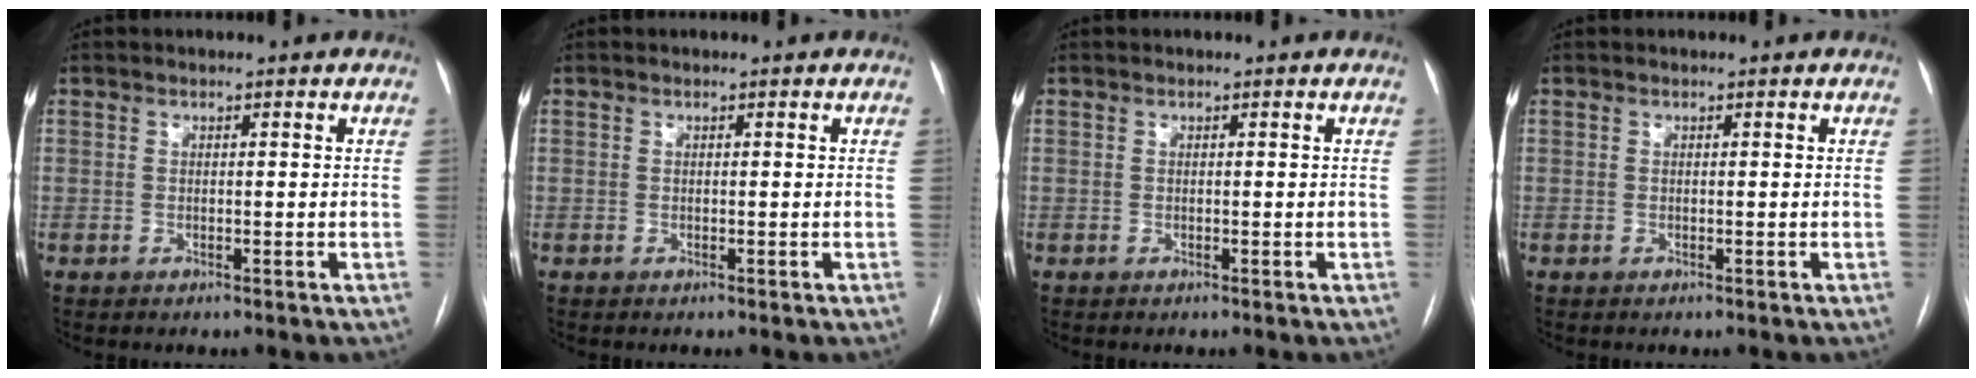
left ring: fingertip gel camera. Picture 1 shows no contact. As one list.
[{"total": 0.0}, {"total": 0.0}, {"total": 0.0}]